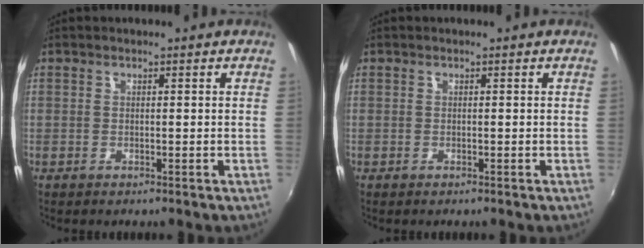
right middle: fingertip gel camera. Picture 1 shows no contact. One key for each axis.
{"total": 0.0}